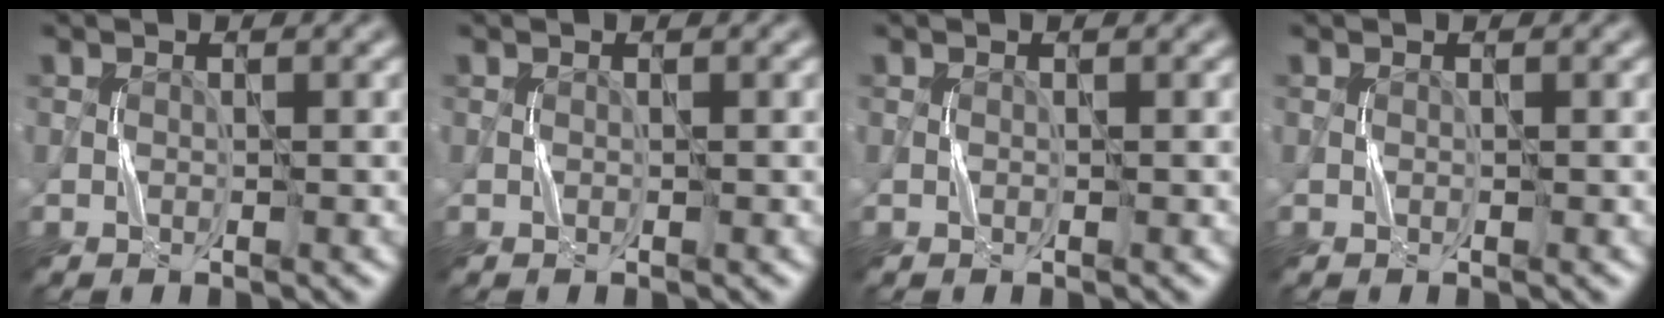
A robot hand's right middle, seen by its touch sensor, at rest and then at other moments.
{"total": 0.0}
{"total": 0.0}
{"total": 0.0}